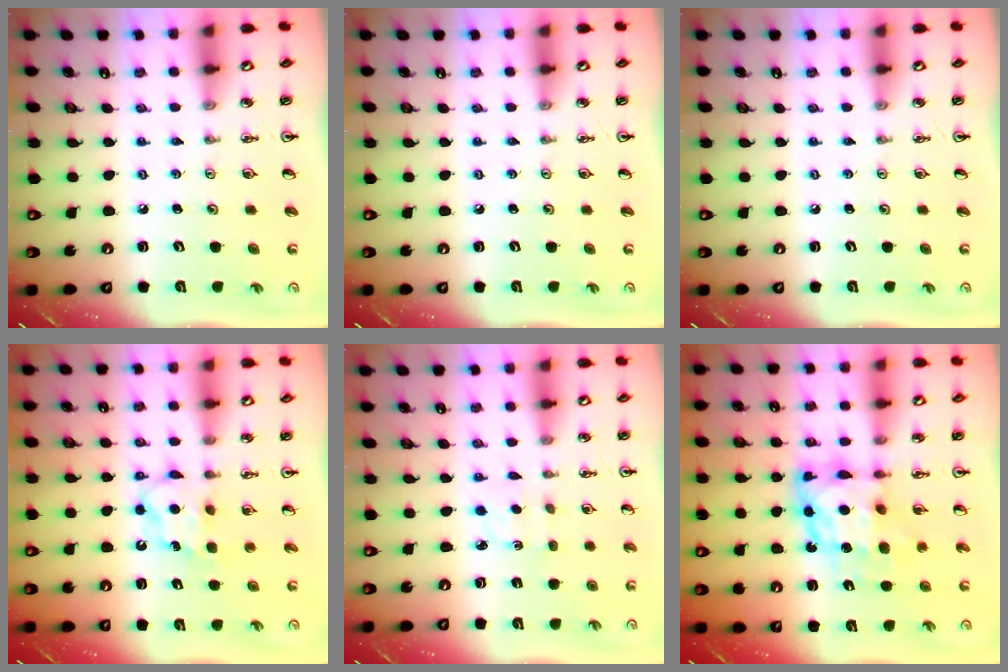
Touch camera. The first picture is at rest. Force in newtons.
{"total": 0.0}
{"total": 0.0}
{"total": 6.8, "press": 6.8, "slide": 0.2}
{"total": 1.7, "press": 1.7, "slide": 0.5}
{"total": 10.9, "press": 10.8, "slide": 1.0}